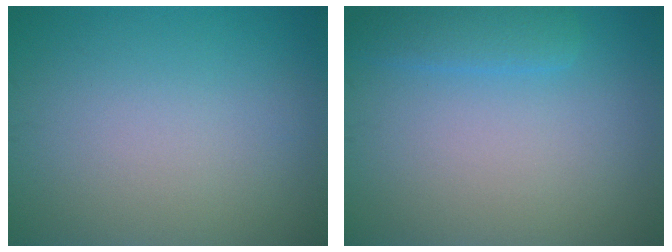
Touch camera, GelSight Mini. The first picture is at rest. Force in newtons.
{"total": 2.2, "press": 2.2, "slide": 0.1}